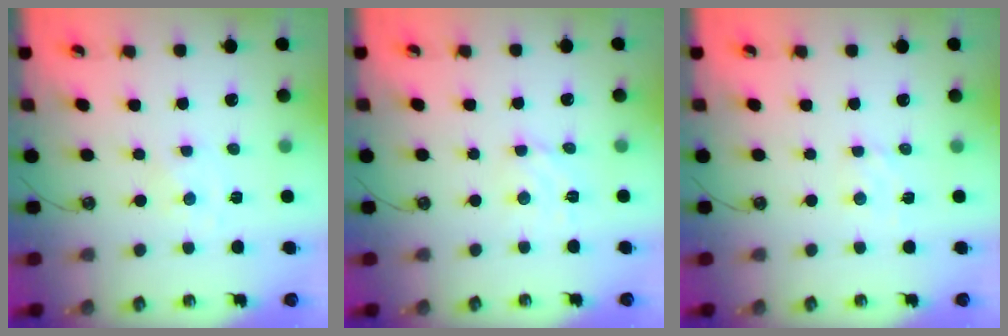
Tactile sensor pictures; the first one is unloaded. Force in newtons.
{"total": 4.4, "press": 4.4, "slide": 0.7}
{"total": 2.5, "press": 2.4, "slide": 0.4}